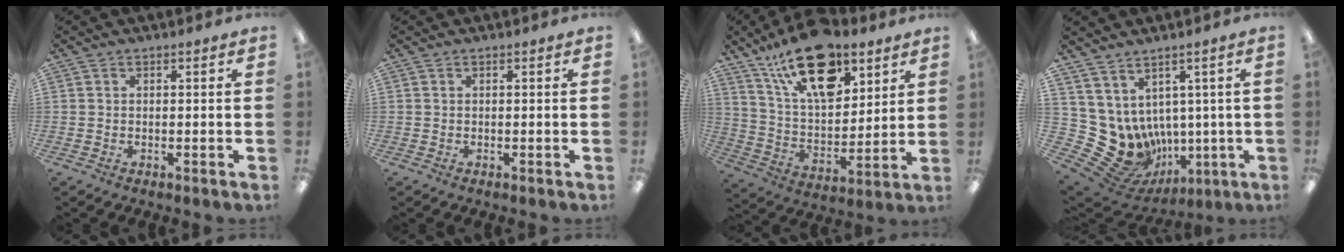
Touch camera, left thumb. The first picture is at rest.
{"total": 0.0}
{"total": 21.5, "force": [13.1, 10.7, 13.2], "torque": [-0.216, -0.060, 0.228]}
{"total": 10.6, "force": [-0.9, 9.6, 4.5], "torque": [-0.112, -0.039, 0.003]}